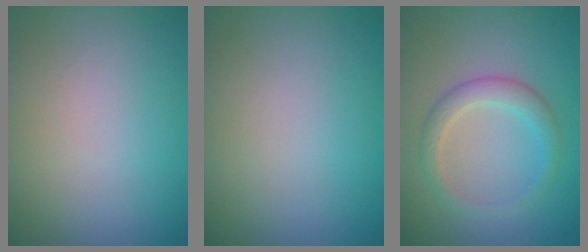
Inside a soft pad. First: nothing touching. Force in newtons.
{"total": 0.0}
{"total": 2.8, "press": 2.8, "slide": 0.2}